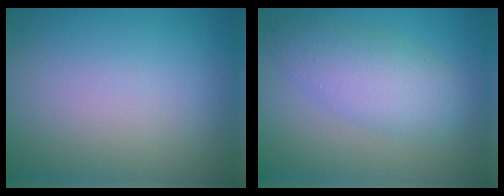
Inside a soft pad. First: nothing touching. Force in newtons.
{"total": 4.4, "press": 4.4, "slide": 0.1}